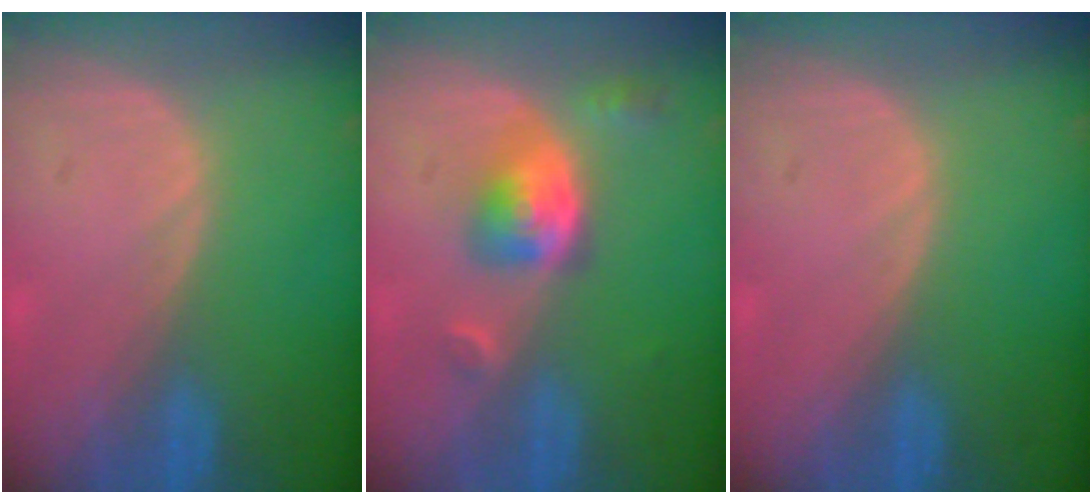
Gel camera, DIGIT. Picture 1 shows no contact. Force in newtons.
{"total": 5.4, "press": 5.0, "slide": 2.1}
{"total": 0.0}